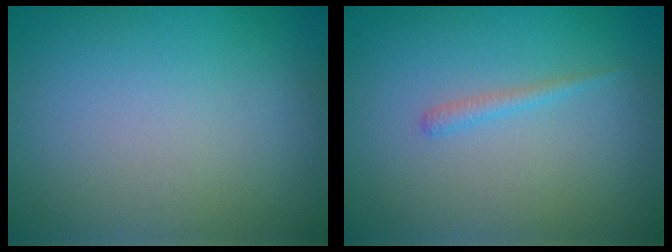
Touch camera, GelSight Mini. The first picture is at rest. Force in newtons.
{"total": 0.9, "press": 0.9, "slide": 0.1}